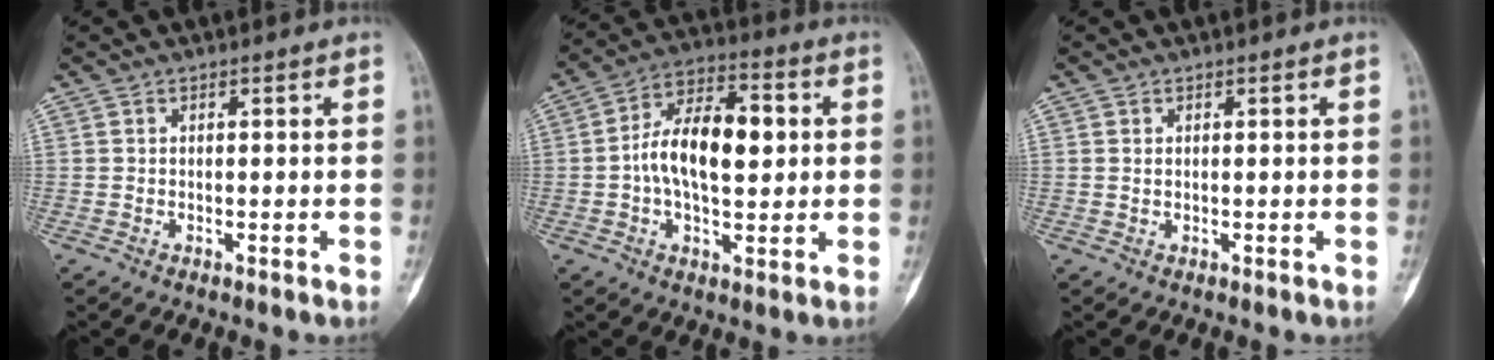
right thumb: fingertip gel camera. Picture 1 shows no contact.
{"total": 14.5, "force": [0.7, 7.6, 12.4], "torque": [-0.194, 0.022, 0.005]}
{"total": 0.6, "force": [0.2, 0.4, 0.4], "torque": [-0.006, 0.001, 0.007]}